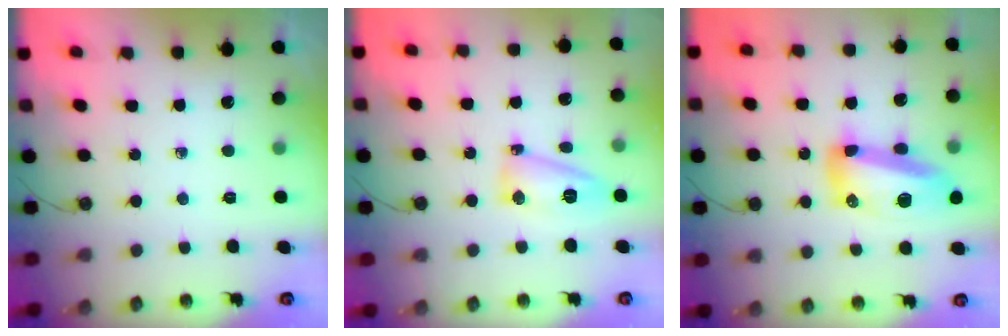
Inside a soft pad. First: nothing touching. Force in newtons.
{"total": 8.4, "press": 8.2, "slide": 1.6}
{"total": 15.4, "press": 15.3, "slide": 1.5}